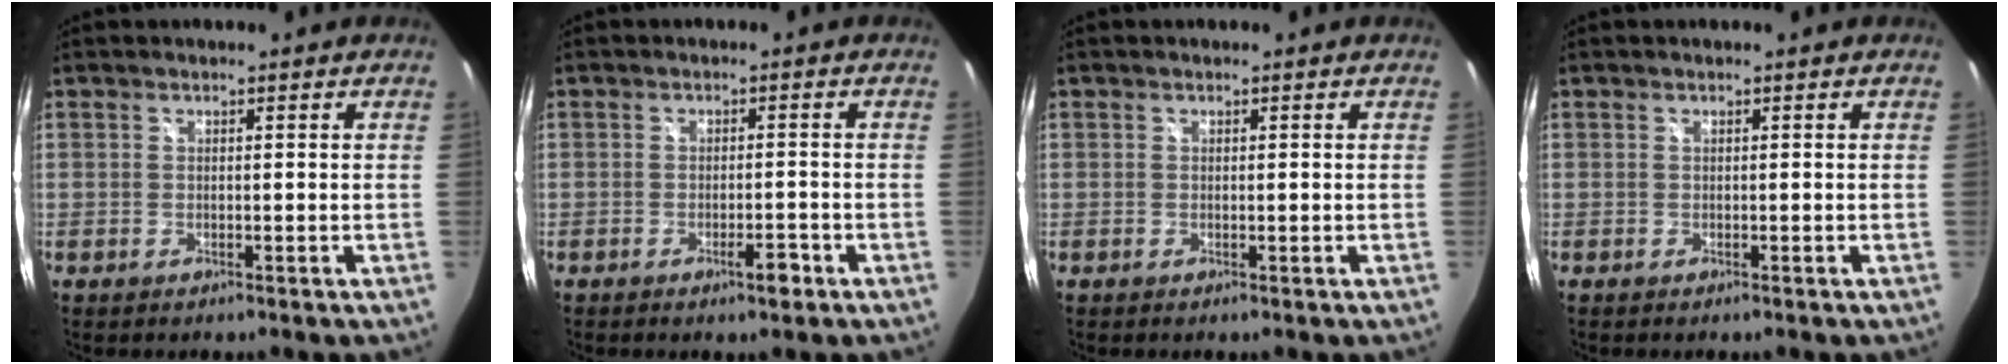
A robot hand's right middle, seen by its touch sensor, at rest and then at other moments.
{"total": 2.8, "force": [-1.7, 0.8, 2.1], "torque": [-0.037, -0.004, -0.025]}
{"total": 0.0}
{"total": 0.0}